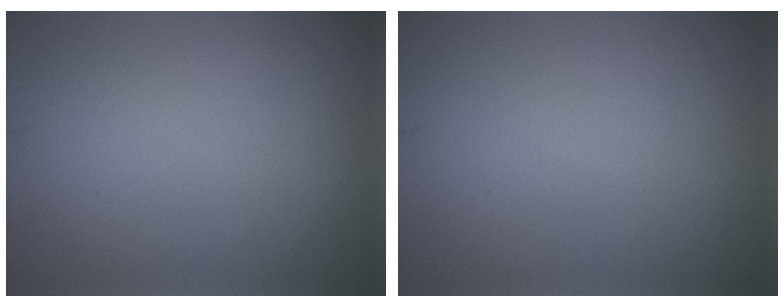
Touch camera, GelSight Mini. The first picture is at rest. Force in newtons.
{"total": 0.0}